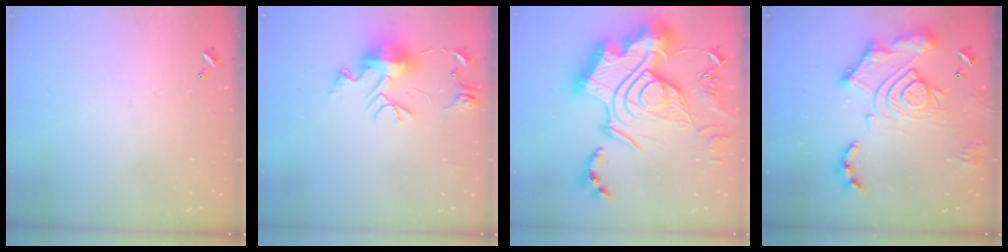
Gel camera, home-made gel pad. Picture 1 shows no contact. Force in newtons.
{"total": 10.8, "press": 10.8, "slide": 1.2}
{"total": 0.6, "press": 0.6, "slide": 0.0}
{"total": 21.5, "press": 21.4, "slide": 2.5}